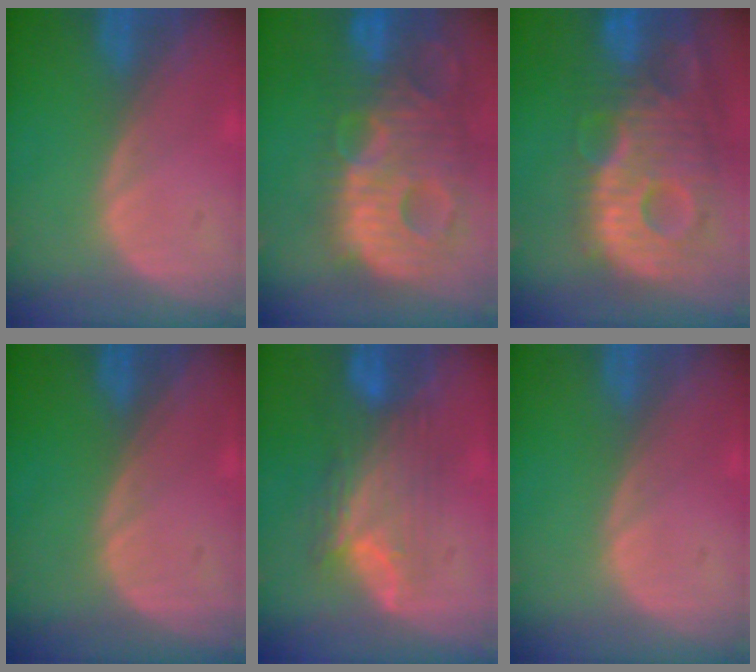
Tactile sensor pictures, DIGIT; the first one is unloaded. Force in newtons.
{"total": 14.0, "press": 12.1, "slide": 7.2}
{"total": 13.8, "press": 12.0, "slide": 6.9}
{"total": 0.0}
{"total": 7.6, "press": 7.3, "slide": 2.3}
{"total": 0.0}